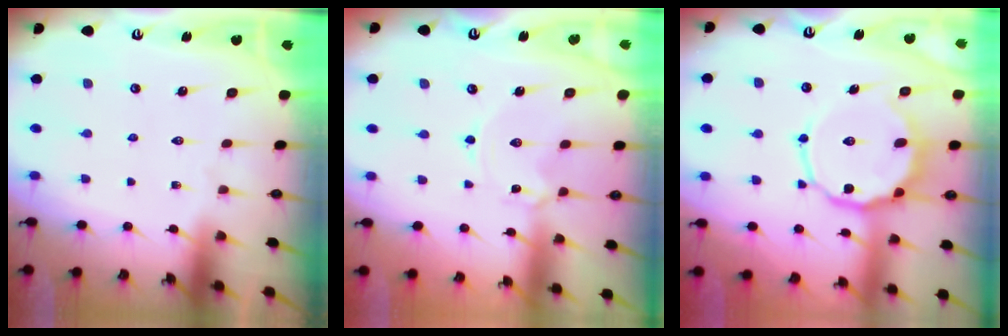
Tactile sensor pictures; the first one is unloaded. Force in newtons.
{"total": 1.5, "press": 1.5, "slide": 0.1}
{"total": 10.3, "press": 10.2, "slide": 1.8}